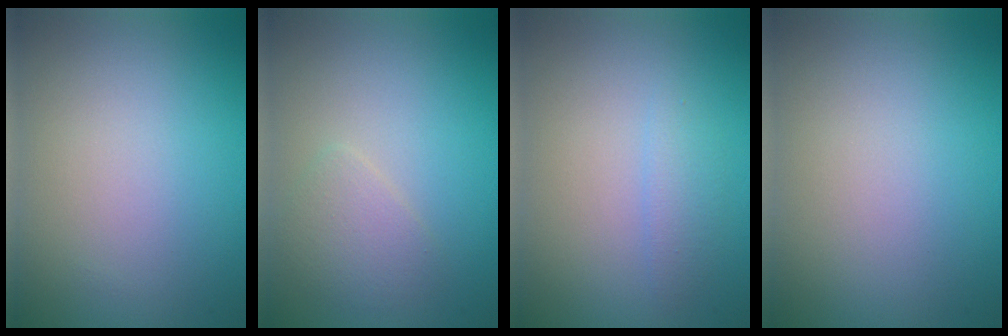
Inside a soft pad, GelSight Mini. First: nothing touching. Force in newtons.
{"total": 2.0, "press": 2.0, "slide": 0.0}
{"total": 1.2, "press": 1.2, "slide": 0.1}
{"total": 0.0}